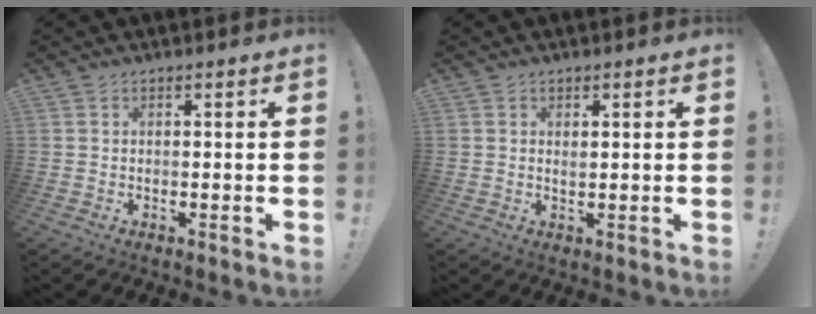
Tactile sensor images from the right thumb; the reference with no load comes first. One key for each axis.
{"total": 1.0, "fx": 0.4, "fy": 0.7, "fz": 0.5, "tx": 0.004, "ty": -0.005, "tz": 0.005}